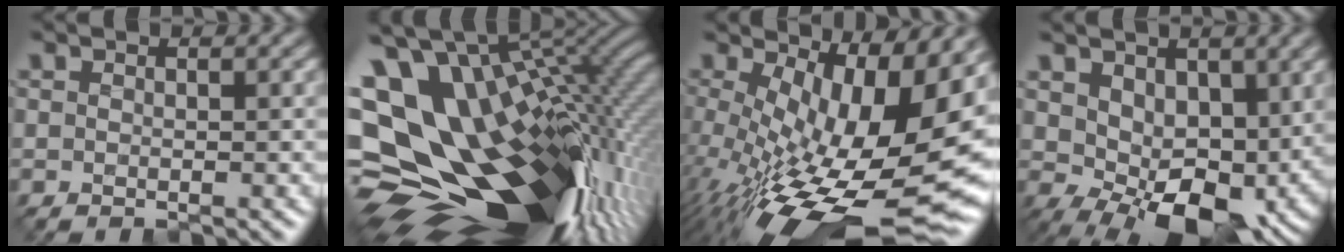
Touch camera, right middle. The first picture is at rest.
{"total": 18.7, "force": [-1.3, 11.7, 14.6], "torque": [-0.278, -0.019, 0.009]}
{"total": 17.0, "force": [-1.1, 6.6, 15.6], "torque": [-0.239, -0.033, 0.003]}
{"total": 9.7, "force": [-0.1, 6.2, 7.5], "torque": [-0.127, -0.027, 0.010]}